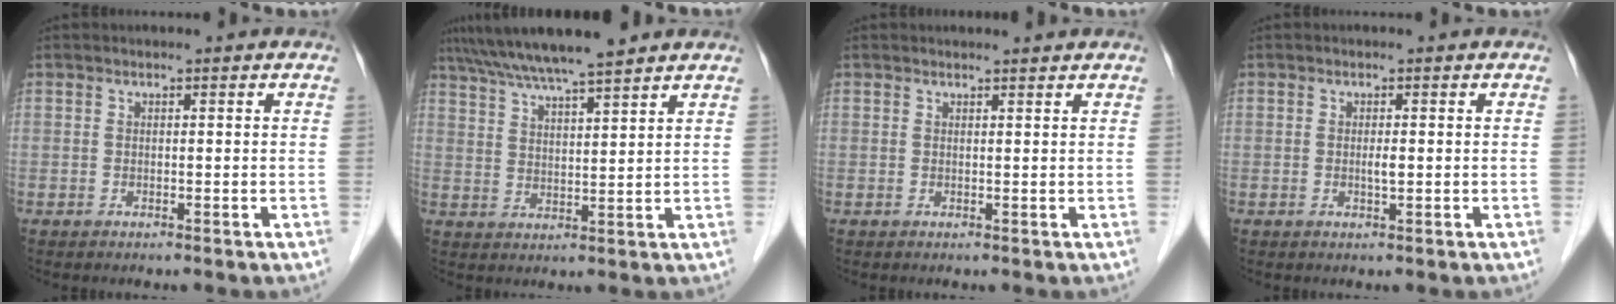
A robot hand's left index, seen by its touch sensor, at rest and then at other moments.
{"total": 11.3, "force": [9.7, 0.1, 5.9], "torque": [-0.103, 0.028, 0.155]}
{"total": 1.4, "force": [1.4, -0.1, 0.1], "torque": [-0.008, -0.001, 0.021]}
{"total": 1.1, "force": [0.0, 0.2, 1.1], "torque": [-0.022, -0.002, 0.000]}